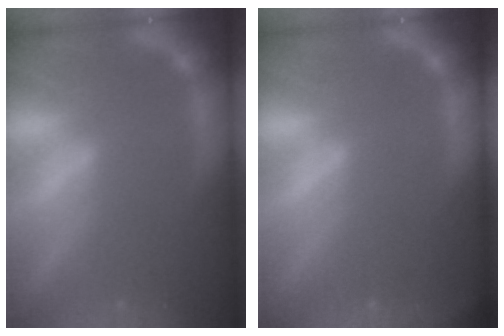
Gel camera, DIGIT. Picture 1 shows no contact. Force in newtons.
{"total": 2.4}